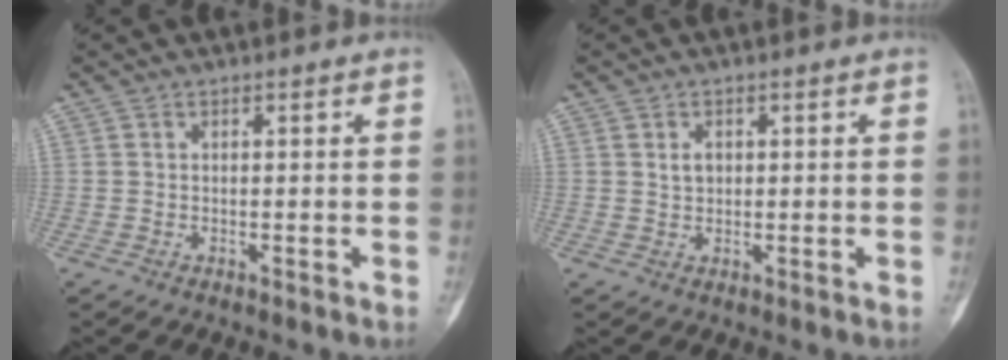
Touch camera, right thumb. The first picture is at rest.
{"total": 3.3, "force": [0.8, 2.4, 2.1], "torque": [-0.024, -0.002, 0.015]}